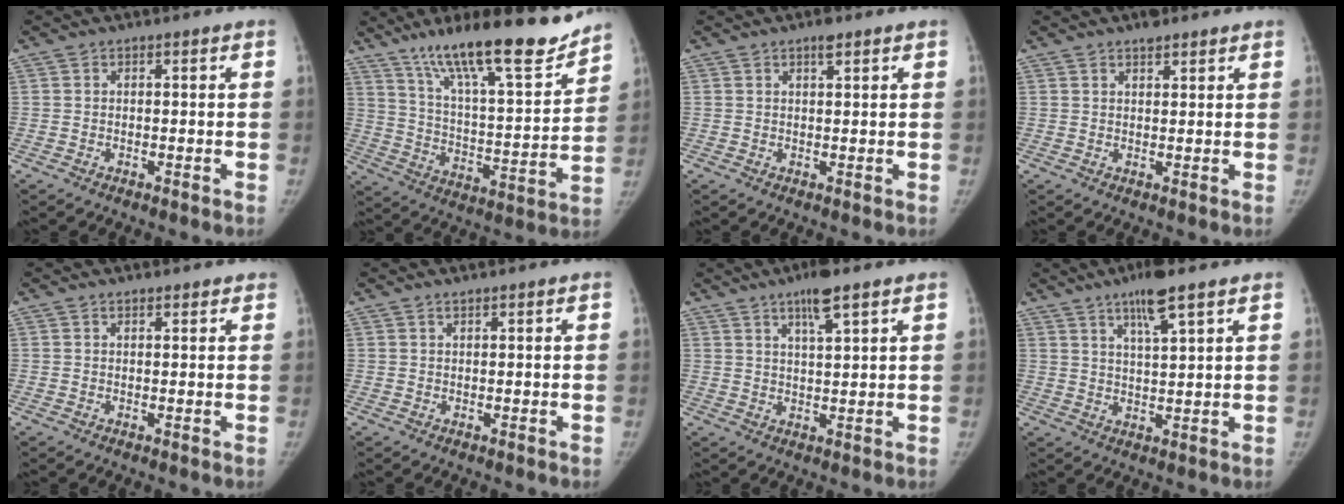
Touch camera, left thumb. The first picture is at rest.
{"total": 22.9, "force": [17.4, 4.3, 14.3], "torque": [-0.206, -0.087, 0.291]}
{"total": 2.0, "force": [1.3, 0.6, 1.3], "torque": [-0.017, -0.006, 0.020]}
{"total": 2.8, "force": [2.2, 1.1, 1.3], "torque": [-0.010, -0.012, 0.030]}
{"total": 1.7, "force": [1.4, 0.7, 0.6], "torque": [0.000, -0.005, 0.017]}
{"total": 1.0, "force": [0.8, 0.1, 0.5], "torque": [-0.007, -0.002, 0.017]}
{"total": 6.3, "force": [4.0, 1.0, 4.7], "torque": [-0.080, -0.018, 0.068]}
{"total": 7.6, "force": [4.9, 1.0, 5.8], "torque": [-0.103, -0.023, 0.086]}